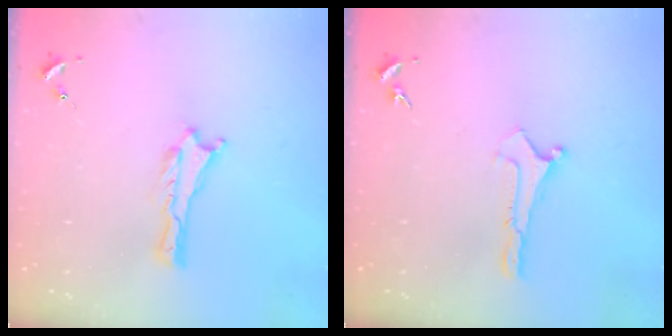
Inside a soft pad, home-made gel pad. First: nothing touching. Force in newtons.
{"total": 0.0}